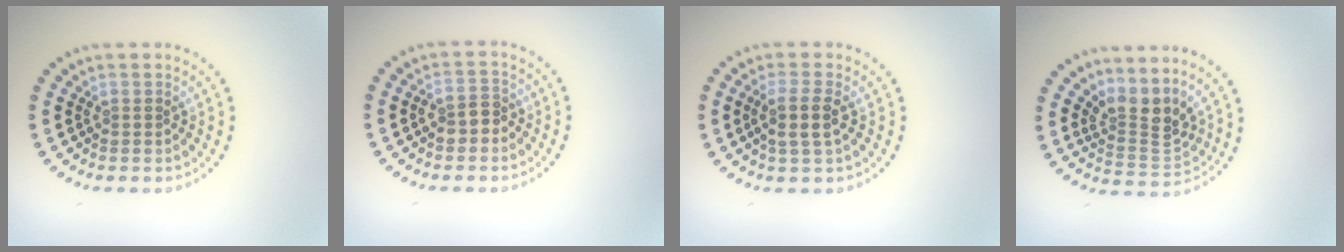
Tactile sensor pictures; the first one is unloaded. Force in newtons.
{"total": 2.1, "press": 2.0, "slide": 0.5}
{"total": 2.6, "press": 2.3, "slide": 1.3}
{"total": 3.4, "press": 2.4, "slide": 2.4}